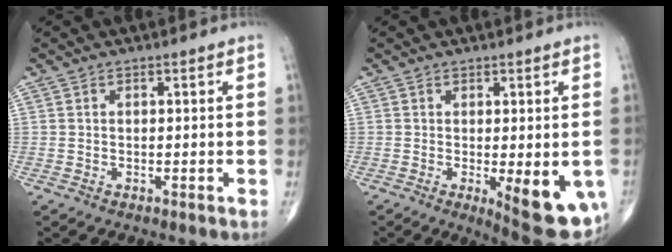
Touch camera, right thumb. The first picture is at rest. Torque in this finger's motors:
{"motor_torque": [1.64, 1.54, 0.83, 0.12, 0.24]}